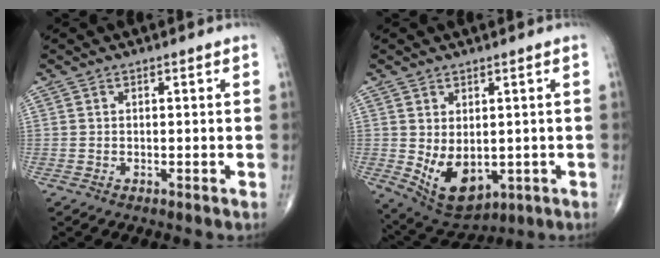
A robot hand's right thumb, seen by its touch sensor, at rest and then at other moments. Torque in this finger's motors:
{"motor_torque": [0.03, 0.70, 0.66, 0.45, 0.08]}